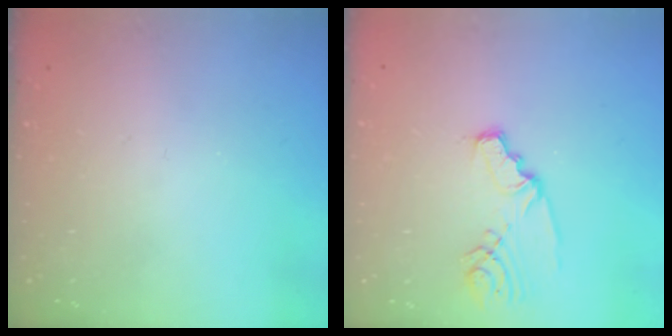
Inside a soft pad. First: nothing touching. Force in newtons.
{"total": 5.2, "press": 5.2, "slide": 0.3}